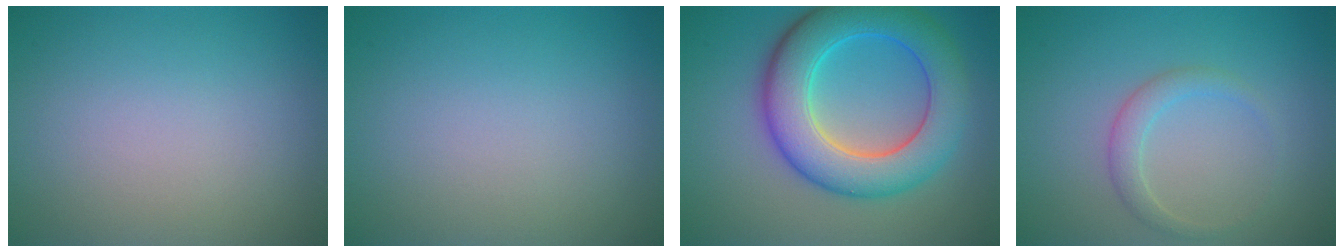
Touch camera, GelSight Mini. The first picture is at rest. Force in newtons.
{"total": 0.0}
{"total": 8.9, "press": 8.9, "slide": 0.2}
{"total": 1.9, "press": 1.9, "slide": 0.0}